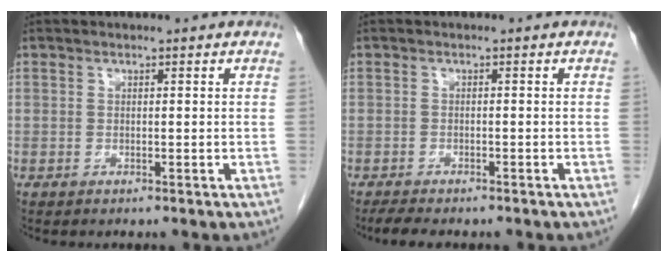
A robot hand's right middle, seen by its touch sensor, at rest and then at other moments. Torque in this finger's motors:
{"motor_torque": [0.48, -0.33, 0.01, 0.00]}